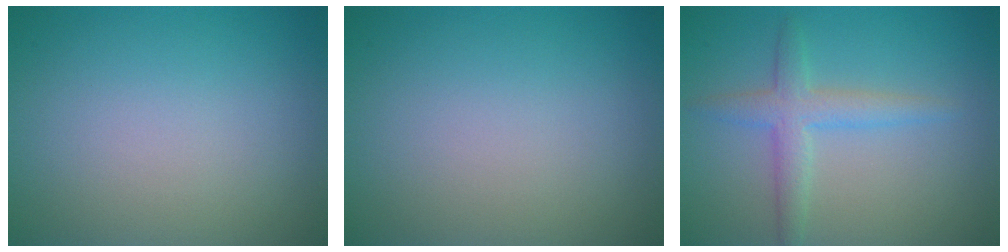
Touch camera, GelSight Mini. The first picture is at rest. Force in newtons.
{"total": 0.0}
{"total": 2.9, "press": 2.9, "slide": 0.1}